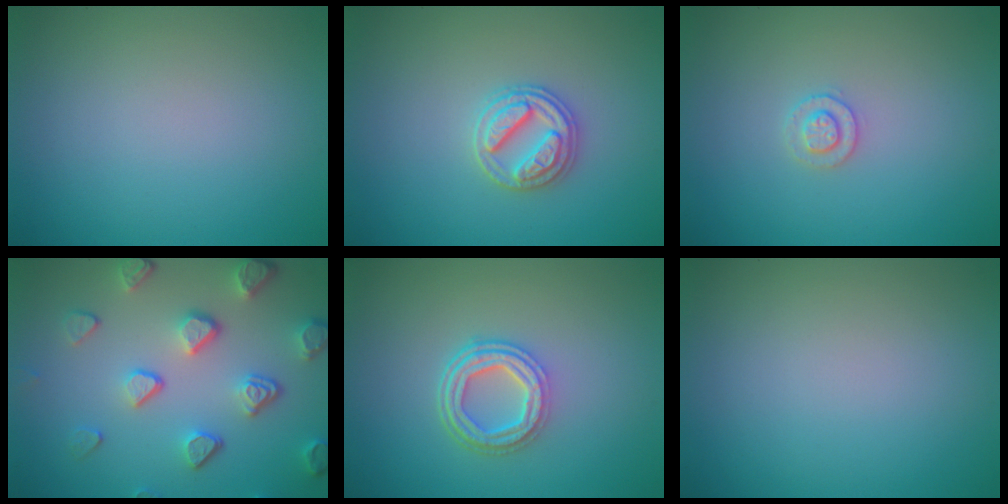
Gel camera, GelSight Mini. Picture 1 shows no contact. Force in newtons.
{"total": 2.9, "press": 2.8, "slide": 0.4}
{"total": 1.5, "press": 1.5, "slide": 0.1}
{"total": 5.1, "press": 4.0, "slide": 3.2}
{"total": 4.1, "press": 3.0, "slide": 2.8}
{"total": 0.0}